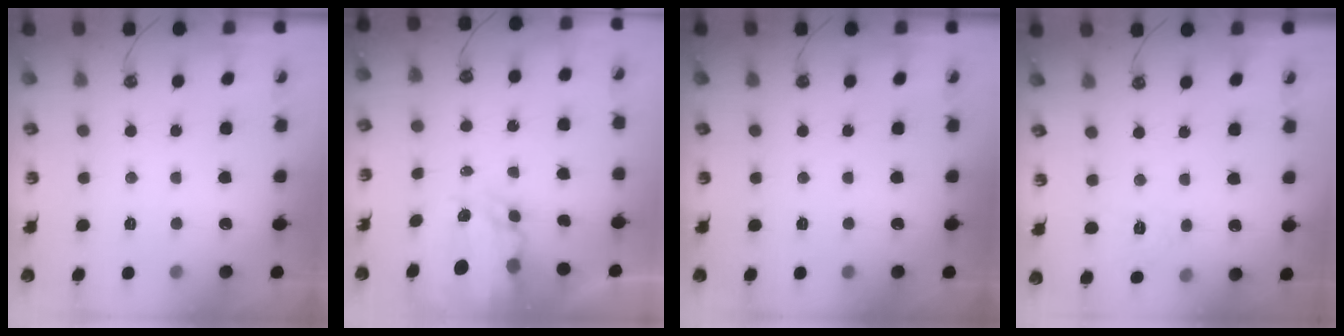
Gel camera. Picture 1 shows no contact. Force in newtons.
{"total": 6.2, "press": 6.2, "slide": 0.5}
{"total": 0.0}
{"total": 5.3, "press": 5.3, "slide": 0.4}